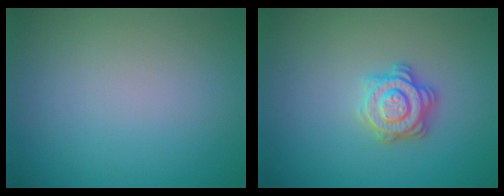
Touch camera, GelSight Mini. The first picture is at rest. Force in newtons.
{"total": 2.9, "press": 2.9, "slide": 0.4}